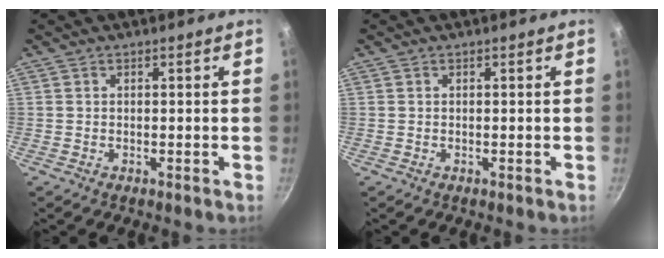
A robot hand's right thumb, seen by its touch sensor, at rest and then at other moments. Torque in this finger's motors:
{"motor_torque": [-0.21, 0.13, 0.00, 0.00, 0.00]}